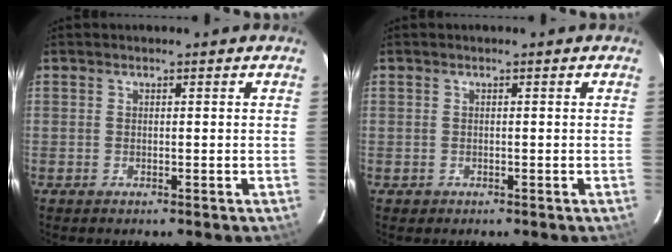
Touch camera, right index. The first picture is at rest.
{"total": 1.1, "force": [-0.4, 1.1, 0.1], "torque": [-0.002, 0.003, -0.003]}